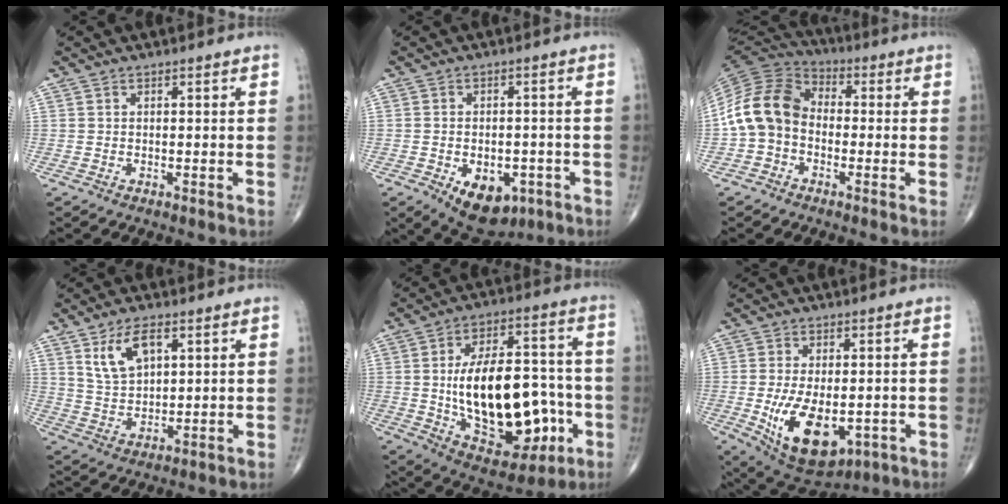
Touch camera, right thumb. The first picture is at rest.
{"total": 10.5, "force": [-4.6, 6.5, 6.9], "torque": [-0.080, 0.013, -0.054]}
{"total": 12.3, "force": [-1.8, 9.4, 7.6], "torque": [-0.142, 0.038, -0.051]}
{"total": 8.1, "force": [3.8, 4.1, 5.9], "torque": [-0.101, -0.015, 0.079]}
{"total": 25.7, "force": [-3.9, 13.8, 21.4], "torque": [-0.312, 0.026, -0.033]}
{"total": 14.6, "force": [-3.4, 7.9, 11.8], "torque": [-0.193, -0.010, -0.031]}